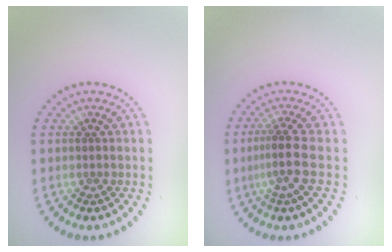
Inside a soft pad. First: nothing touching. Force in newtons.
{"total": 2.8, "press": 2.0, "slide": 2.0}